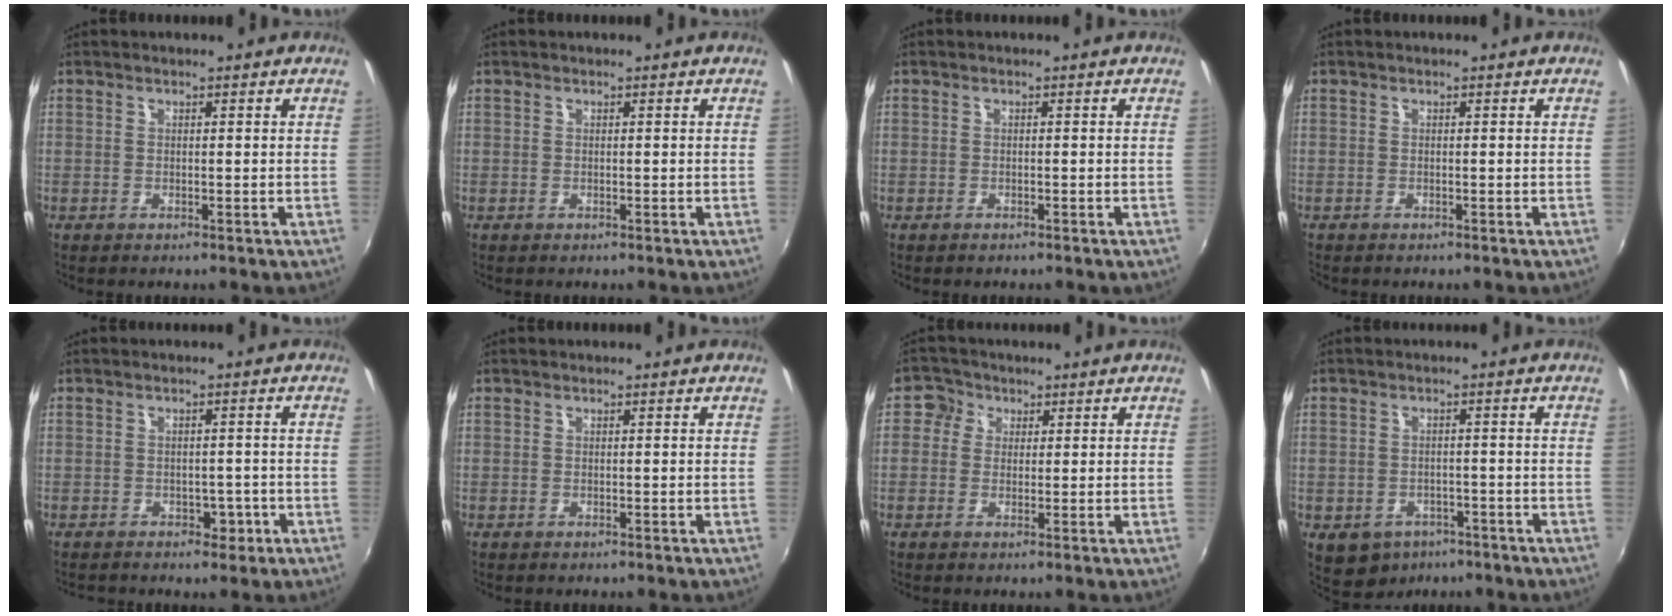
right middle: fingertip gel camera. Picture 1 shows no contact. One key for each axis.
{"total": 0.0}
{"total": 0.5, "fx": -0.5, "fy": 0.2, "fz": 0.1, "tx": -0.002, "ty": -0.003, "tz": -0.010}
{"total": 0.0}
{"total": 3.1, "fx": -1.8, "fy": 2.3, "fz": 1.0, "tx": -0.021, "ty": 0.002, "tz": -0.019}
{"total": 0.0}
{"total": 3.8, "fx": 0.6, "fy": 3.7, "fz": 0.5, "tx": 0.002, "ty": 0.008, "tz": -0.003}
{"total": 8.1, "fx": -4.8, "fy": 5.8, "fz": 3.1, "tx": -0.073, "ty": -0.011, "tz": -0.058}